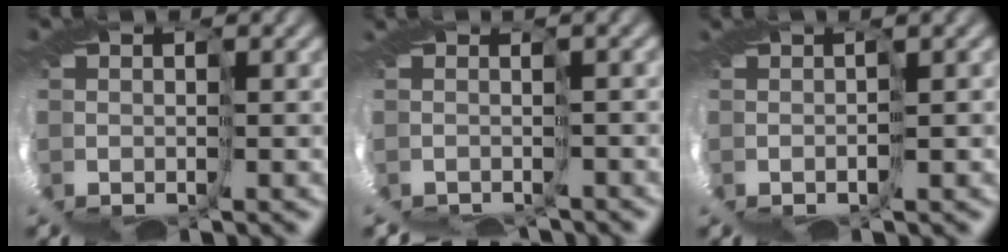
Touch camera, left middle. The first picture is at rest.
{"total": 4.9, "force": [-3.3, -2.2, -2.9], "torque": [0.057, -0.006, -0.025]}
{"total": 3.5, "force": [0.1, -3.0, -1.7], "torque": [0.026, -0.003, 0.011]}